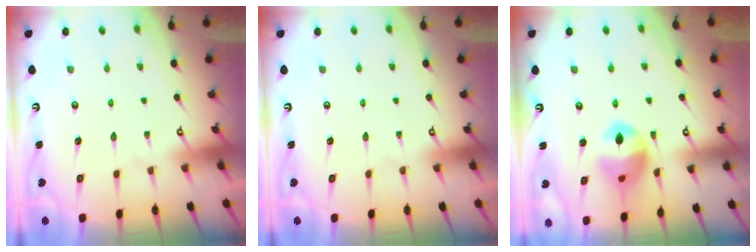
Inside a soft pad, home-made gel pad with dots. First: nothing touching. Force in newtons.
{"total": 0.0}
{"total": 12.8, "press": 12.7, "slide": 2.0}